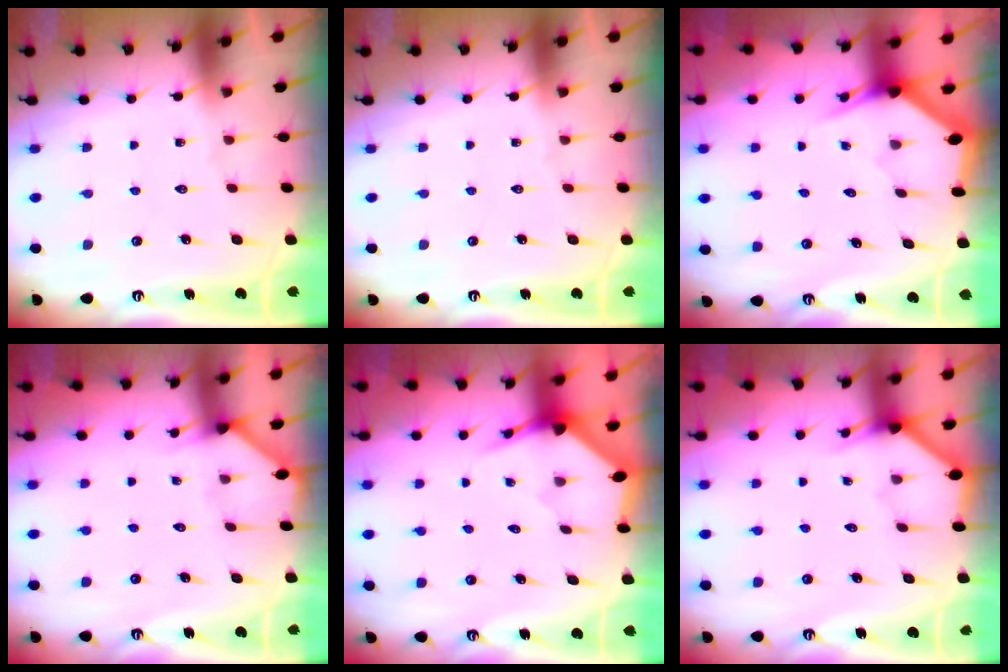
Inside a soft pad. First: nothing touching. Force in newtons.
{"total": 0.0}
{"total": 3.0, "press": 3.0, "slide": 0.0}
{"total": 1.4, "press": 1.4, "slide": 0.1}
{"total": 3.3, "press": 3.3, "slide": 0.2}
{"total": 3.3, "press": 3.3, "slide": 0.2}